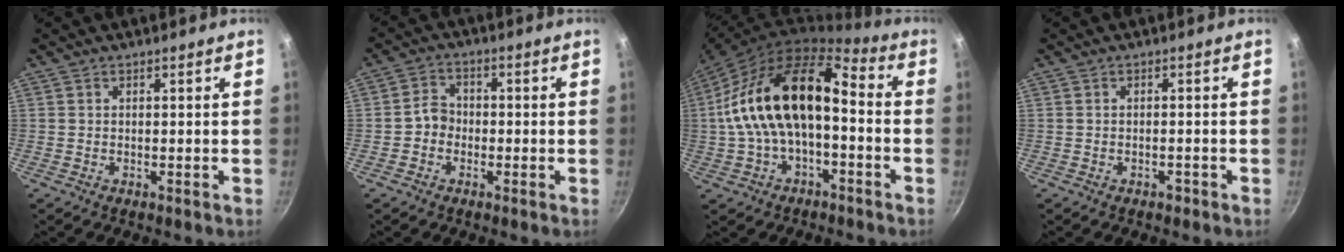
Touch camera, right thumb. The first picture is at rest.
{"total": 4.1, "force": [-1.1, 3.5, 1.8], "torque": [-0.005, 0.022, -0.027]}
{"total": 19.3, "force": [-1.7, 10.3, 16.2], "torque": [-0.280, 0.060, -0.041]}
{"total": 1.1, "force": [-0.8, 0.5, 0.6], "torque": [-0.011, 0.009, -0.006]}